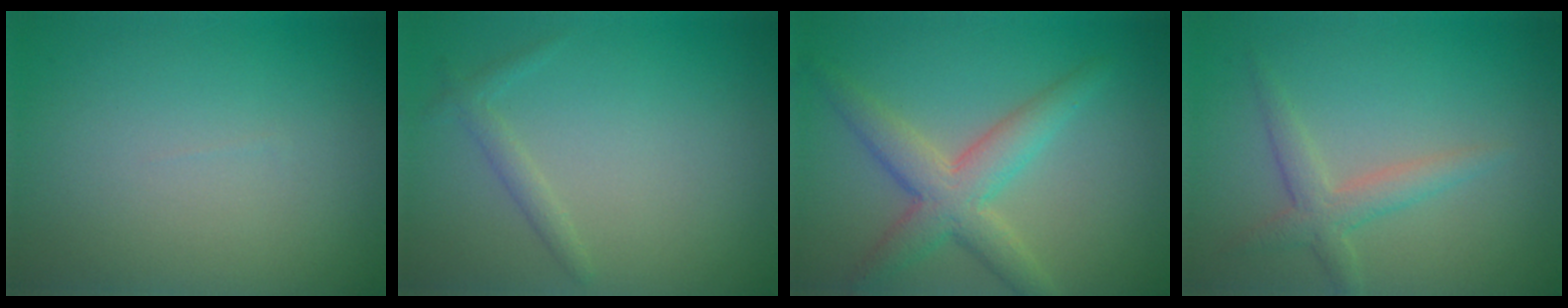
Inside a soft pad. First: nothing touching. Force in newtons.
{"total": 1.3, "press": 1.3, "slide": 0.1}
{"total": 4.6, "press": 4.6, "slide": 0.1}
{"total": 2.4, "press": 2.4, "slide": 0.1}